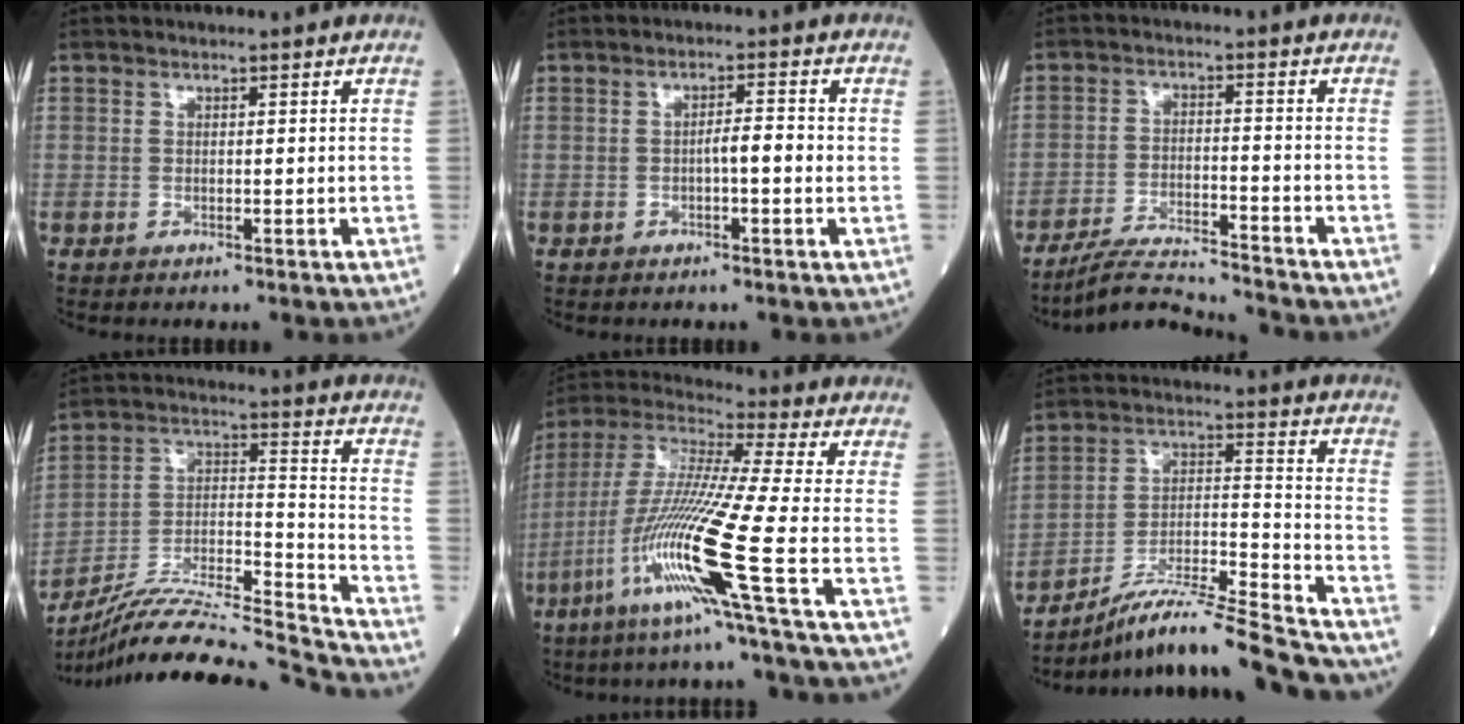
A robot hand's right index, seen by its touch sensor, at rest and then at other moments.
{"total": 3.7, "force": [-0.5, 0.4, 3.7], "torque": [-0.056, 0.007, -0.009]}
{"total": 8.5, "force": [-8.4, -0.8, 1.4], "torque": [-0.022, -0.006, -0.153]}
{"total": 23.1, "force": [-21.9, -1.8, 7.3], "torque": [-0.146, -0.010, -0.362]}
{"total": 16.6, "force": [-6.7, -1.9, 15.1], "torque": [-0.314, -0.024, -0.137]}
{"total": 19.1, "force": [-17.2, 0.5, 8.3], "torque": [-0.140, 0.002, -0.287]}